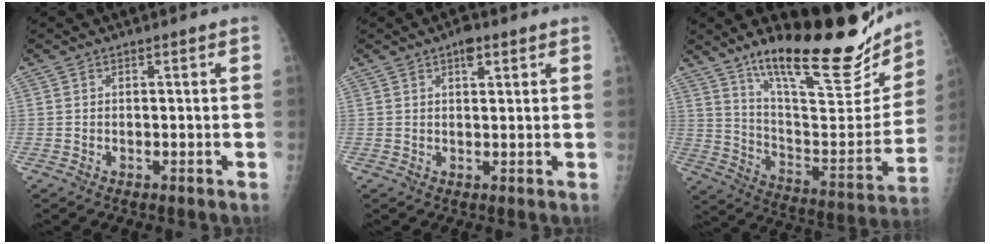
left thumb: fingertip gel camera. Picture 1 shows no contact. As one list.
[{"total": 3.1, "force": [1.8, 1.4, 2.0], "torque": [-0.020, -0.006, 0.026]}, {"total": 28.5, "force": [20.3, 7.5, 18.6], "torque": [-0.242, -0.099, 0.312]}]